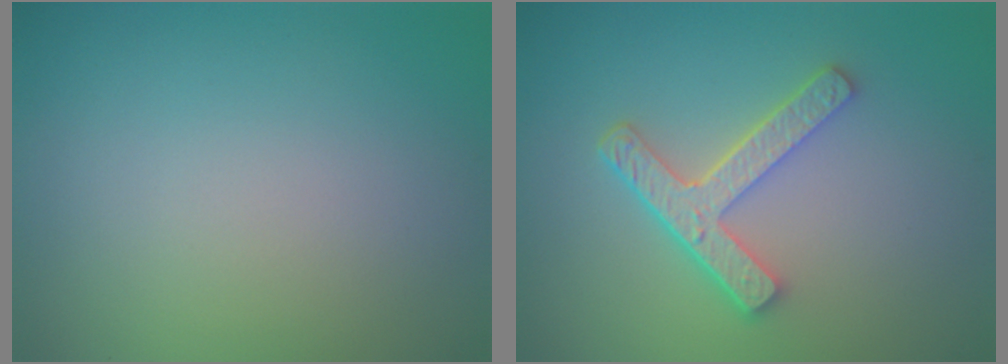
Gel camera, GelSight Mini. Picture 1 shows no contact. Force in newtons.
{"total": 4.3, "press": 3.3, "slide": 2.8}